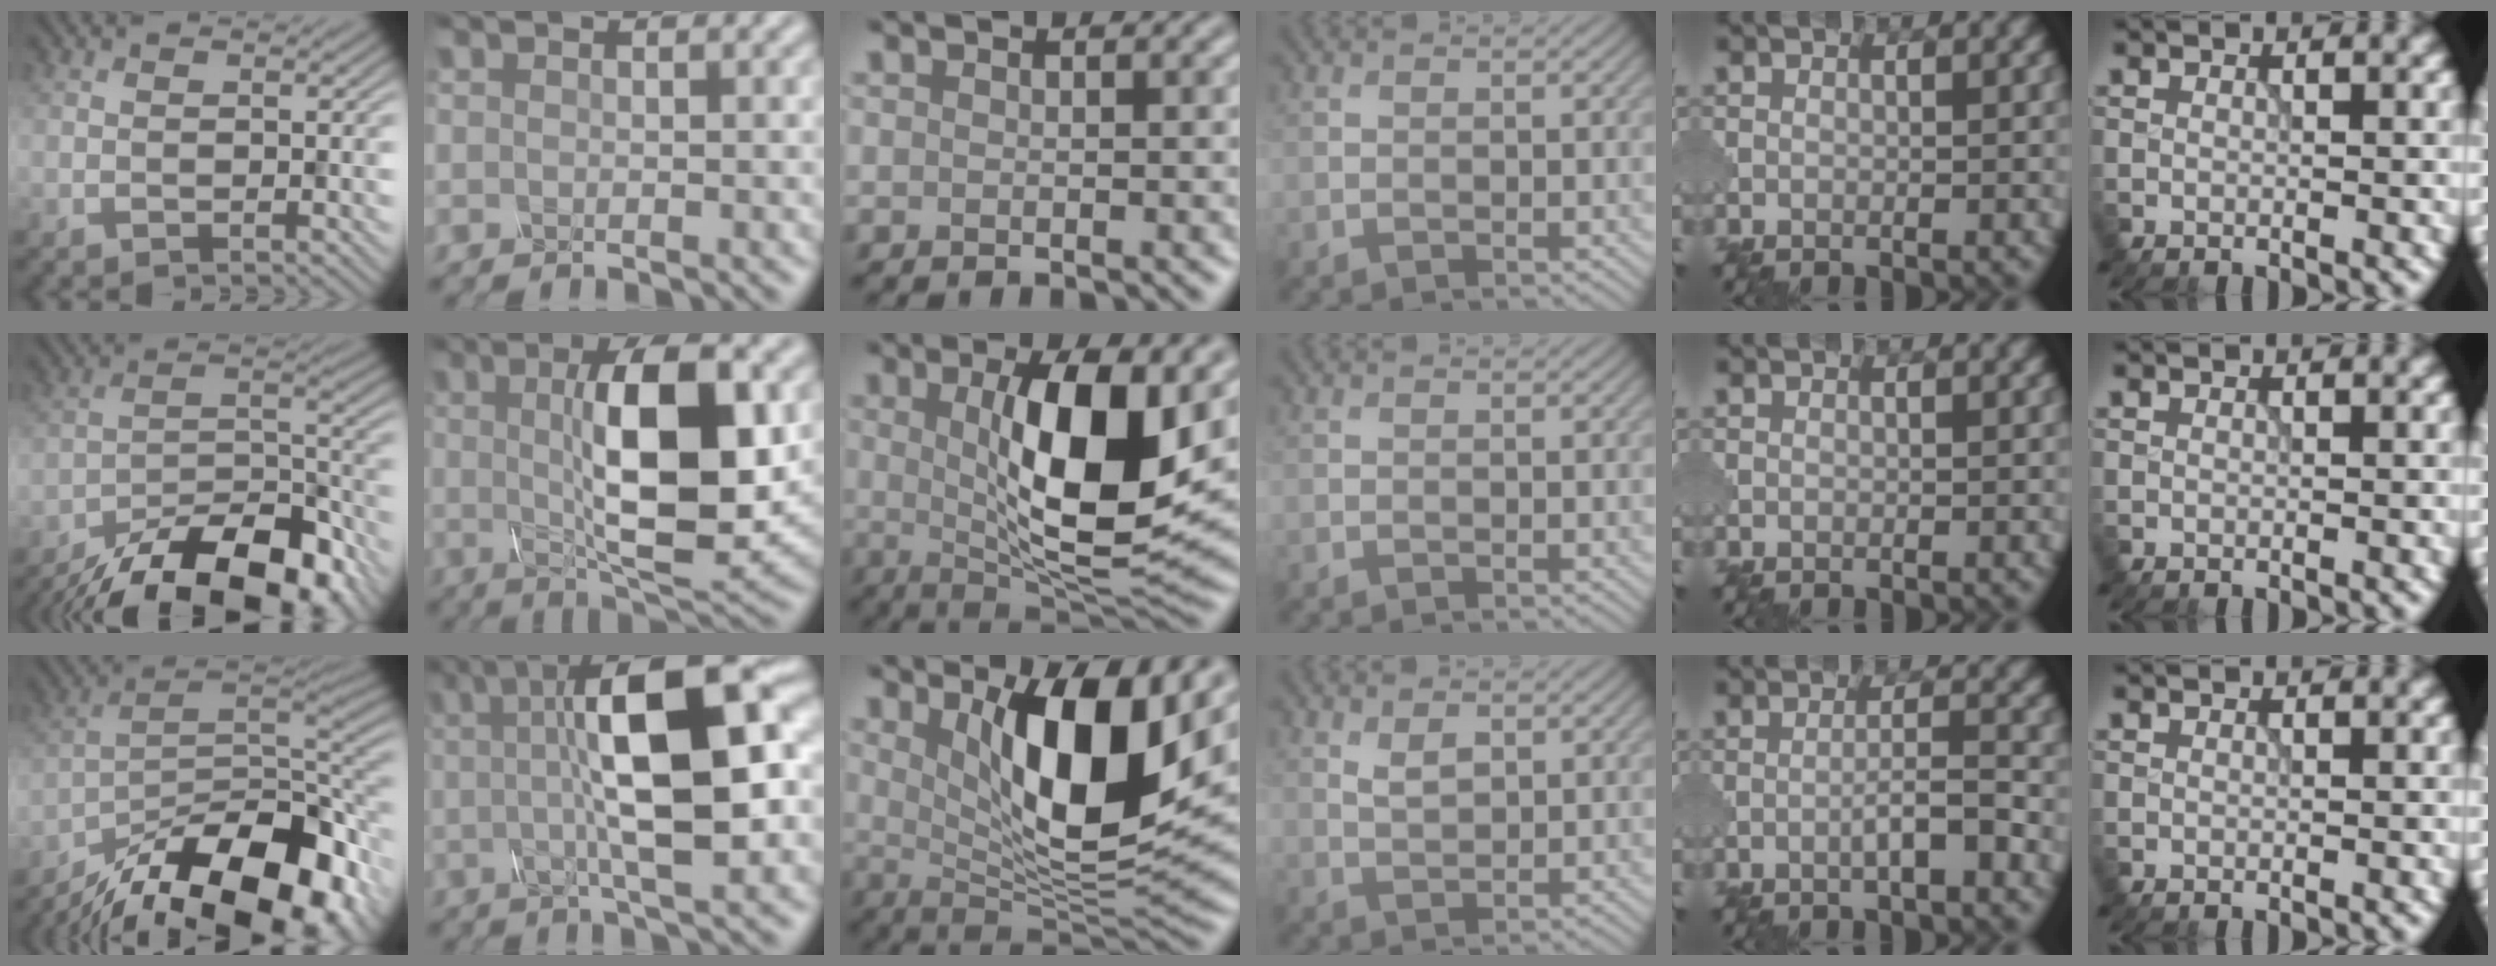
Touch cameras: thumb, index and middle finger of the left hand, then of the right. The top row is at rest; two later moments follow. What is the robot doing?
{"motion": "assemble", "object": "glue stick"}